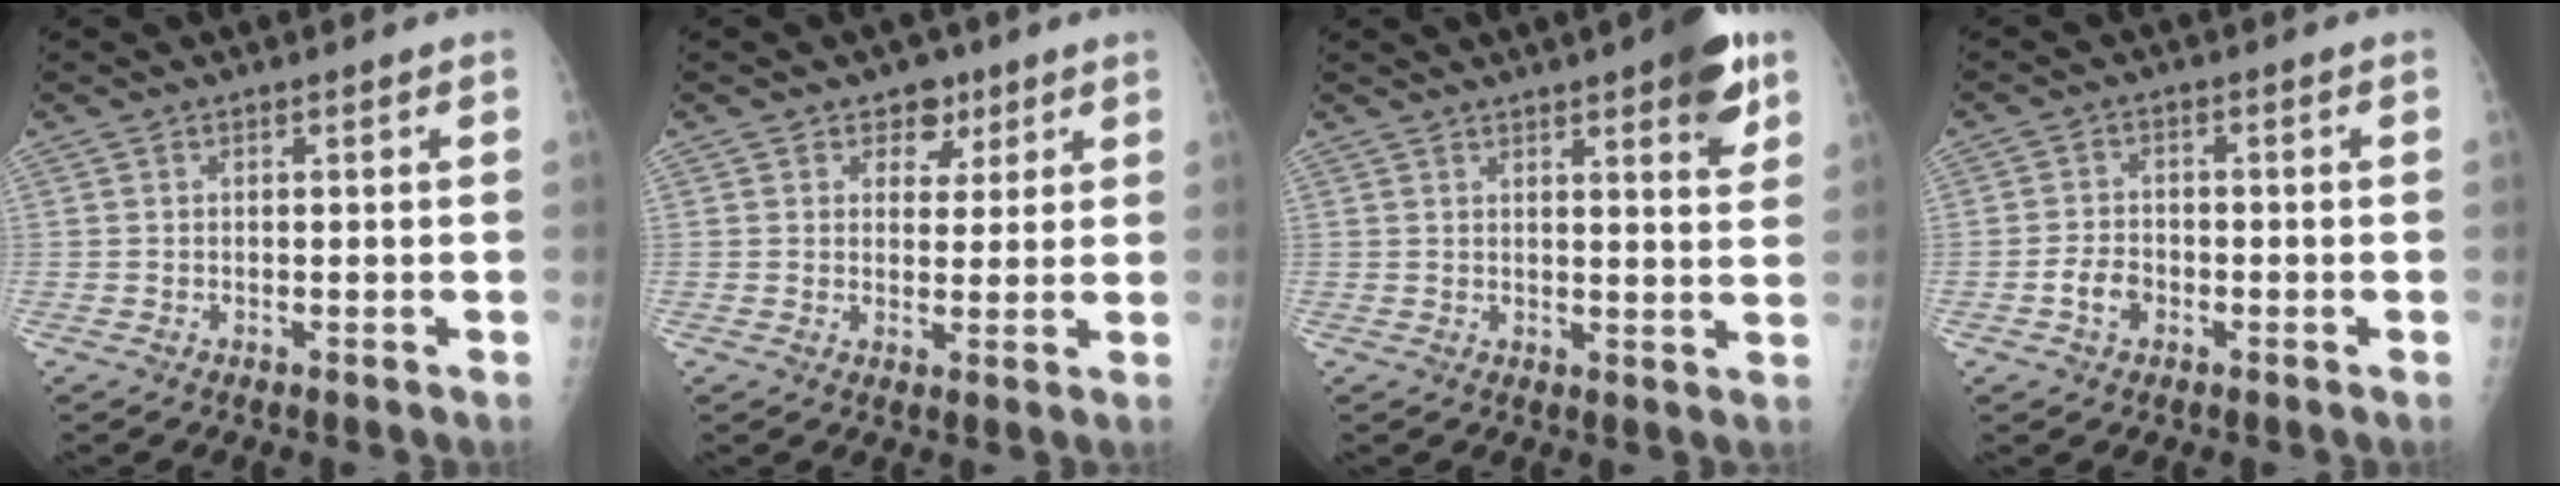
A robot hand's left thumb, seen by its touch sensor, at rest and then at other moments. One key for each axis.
{"total": 5.0, "fx": 2.8, "fy": 3.8, "fz": 1.7, "tx": 0.008, "ty": -0.011, "tz": 0.040}
{"total": 8.9, "fx": 5.0, "fy": 2.1, "fz": 7.0, "tx": -0.075, "ty": -0.021, "tz": 0.060}
{"total": 3.9, "fx": -1.6, "fy": 2.8, "fz": 2.2, "tx": -0.032, "ty": 0.013, "tz": -0.031}